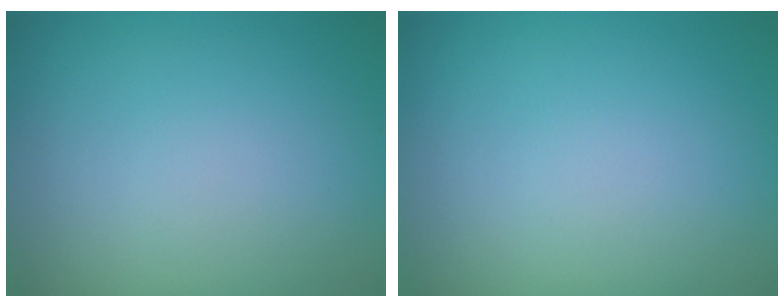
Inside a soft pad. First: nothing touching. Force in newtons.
{"total": 0.0}